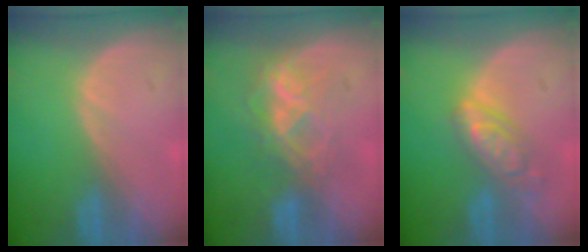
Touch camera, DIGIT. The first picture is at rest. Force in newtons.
{"total": 6.1, "press": 5.8, "slide": 2.0}
{"total": 6.2, "press": 5.5, "slide": 2.9}